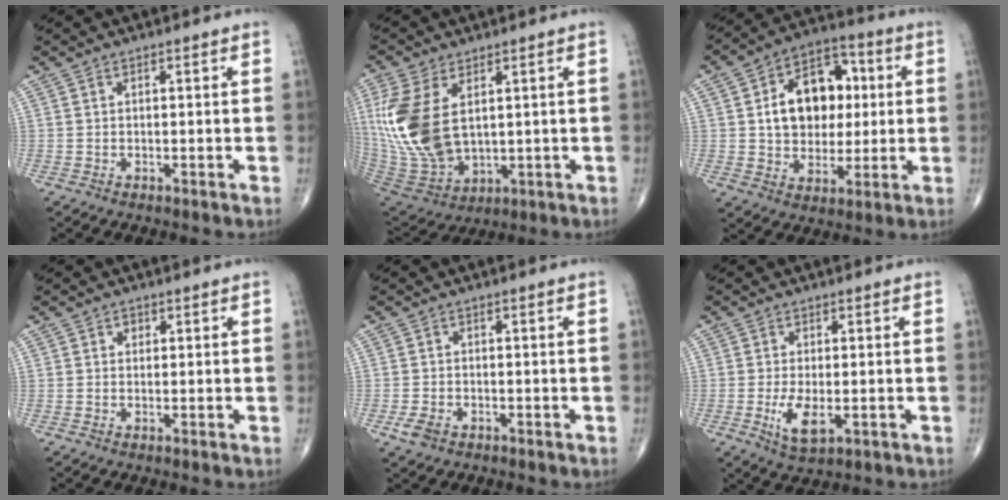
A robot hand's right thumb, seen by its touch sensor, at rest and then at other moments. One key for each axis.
{"total": 17.3, "fx": 3.4, "fy": 10.2, "fz": 13.6, "tx": -0.302, "ty": -0.022, "tz": 0.086}
{"total": 15.7, "fx": 2.2, "fy": 11.4, "fz": 10.6, "tx": -0.118, "ty": 0.017, "tz": 0.035}
{"total": 1.2, "fx": 0.5, "fy": 1.0, "fz": 0.5, "tx": 0.001, "ty": 0.000, "tz": 0.005}
{"total": 2.9, "fx": -1.4, "fy": 1.9, "fz": 1.6, "tx": -0.033, "ty": 0.002, "tz": -0.023}
{"total": 5.5, "fx": -1.3, "fy": 2.4, "fz": 4.8, "tx": -0.090, "ty": -0.012, "tz": -0.017}